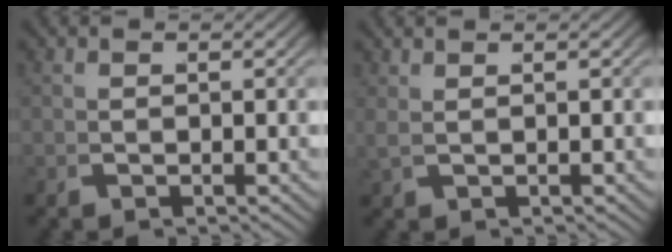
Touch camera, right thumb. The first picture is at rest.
{"total": 0.8, "force": [0.7, -0.3, 0.3], "torque": [-0.011, 0.008, 0.018]}